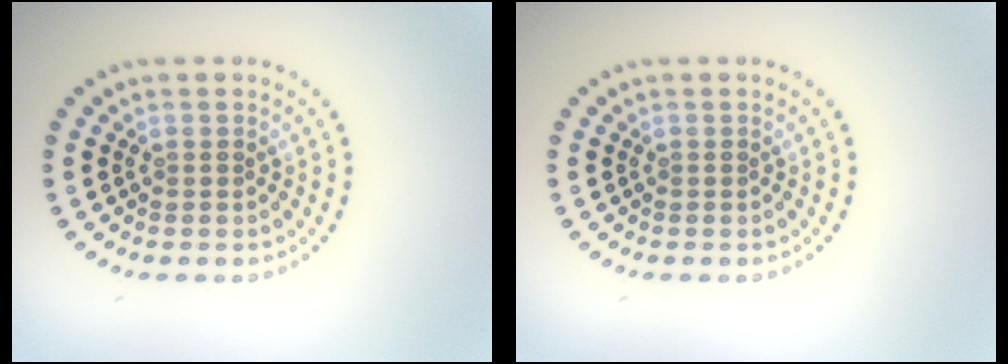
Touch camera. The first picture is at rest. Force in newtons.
{"total": 0.0}